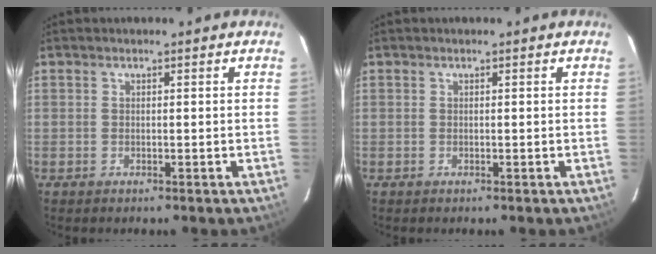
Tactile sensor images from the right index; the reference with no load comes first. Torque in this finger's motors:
{"motor_torque": [0.00, 0.00, 0.00, 0.00]}